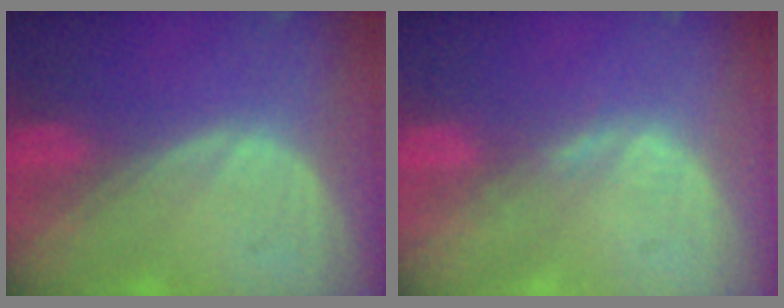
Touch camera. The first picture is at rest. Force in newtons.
{"total": 1.1, "press": 1.1, "slide": 0.2}